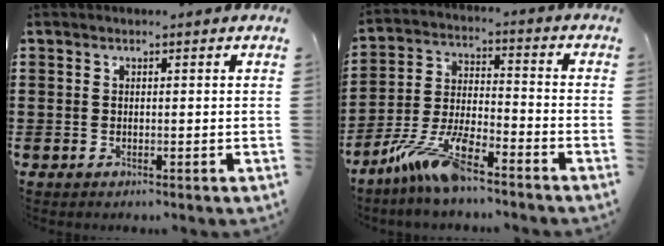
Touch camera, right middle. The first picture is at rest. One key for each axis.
{"total": 10.1, "fx": -7.6, "fy": 2.0, "fz": 6.3, "tx": -0.140, "ty": 0.003, "tz": -0.151}